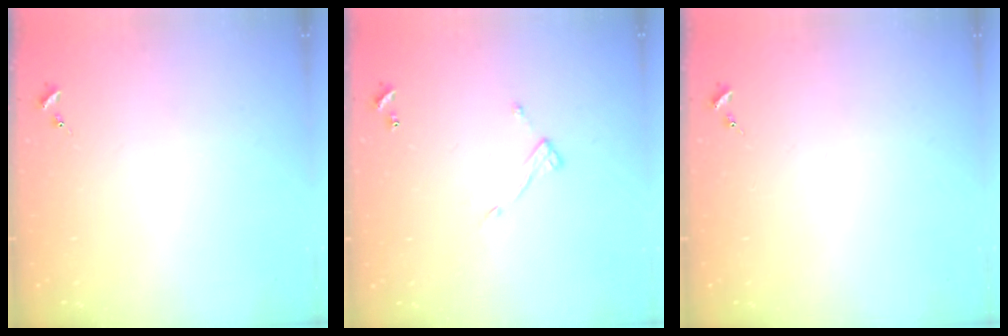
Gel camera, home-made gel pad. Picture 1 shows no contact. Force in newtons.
{"total": 7.2, "press": 7.2, "slide": 0.5}
{"total": 0.0}